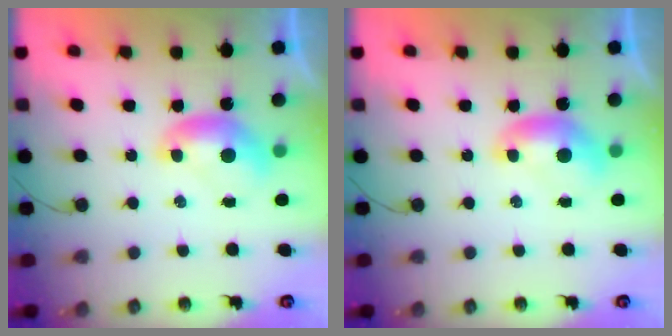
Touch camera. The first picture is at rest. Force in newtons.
{"total": 0.0}